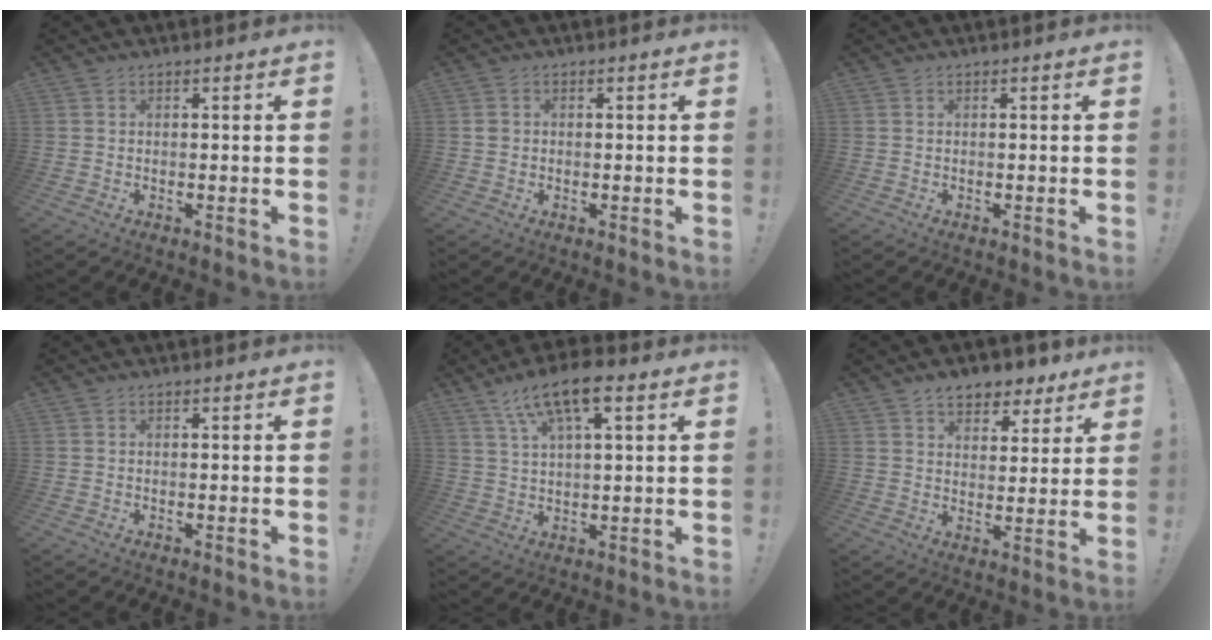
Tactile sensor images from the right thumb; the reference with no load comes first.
{"total": 1.4, "force": [0.0, 1.4, 0.3], "torque": [-0.007, 0.006, 0.001]}
{"total": 0.0}
{"total": 0.0}
{"total": 11.7, "force": [6.3, 3.7, 9.1], "torque": [-0.161, -0.021, 0.111]}
{"total": 8.1, "force": [6.1, 4.6, 2.9], "torque": [-0.041, -0.038, 0.112]}